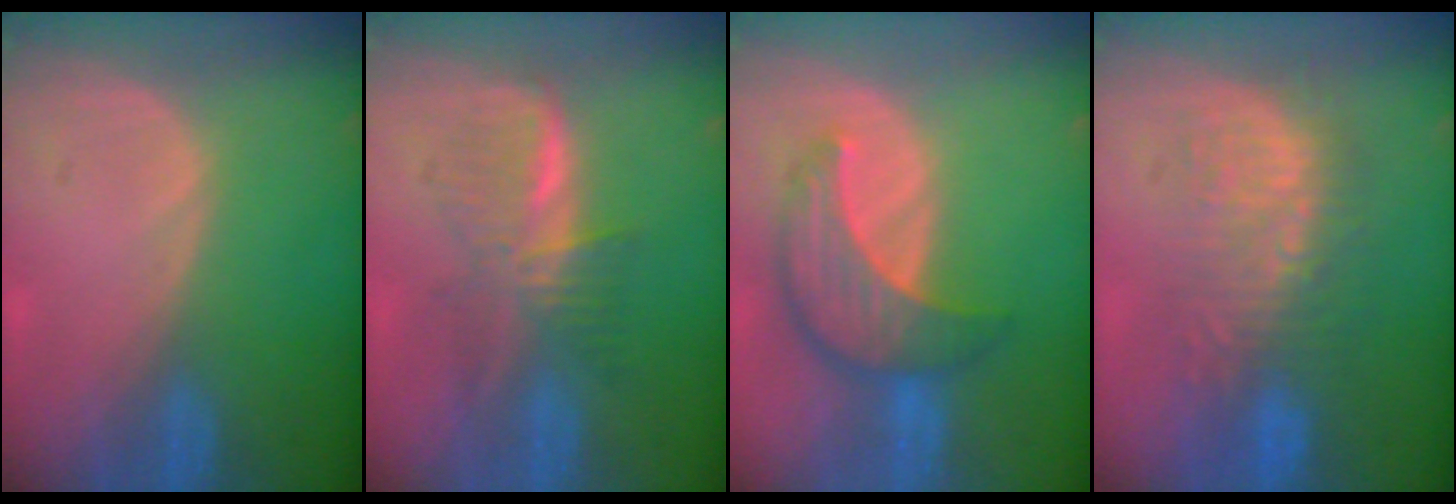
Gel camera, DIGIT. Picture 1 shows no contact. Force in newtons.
{"total": 5.8, "press": 5.7, "slide": 0.8}
{"total": 8.1, "press": 7.5, "slide": 3.1}
{"total": 8.9, "press": 8.6, "slide": 2.2}